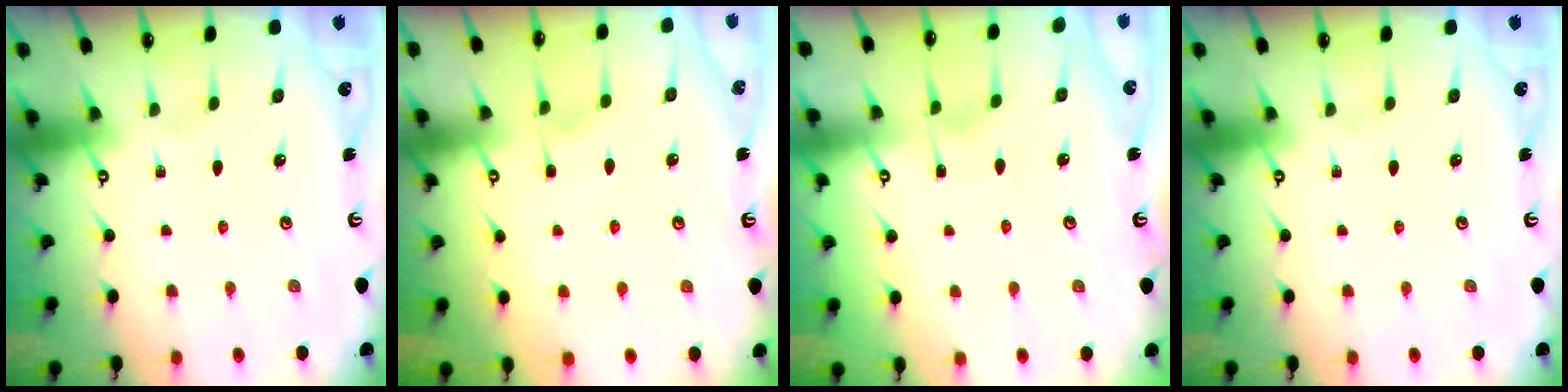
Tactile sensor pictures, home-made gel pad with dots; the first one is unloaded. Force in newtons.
{"total": 1.7, "press": 1.7, "slide": 0.3}
{"total": 2.0, "press": 2.0, "slide": 0.3}
{"total": 0.0}